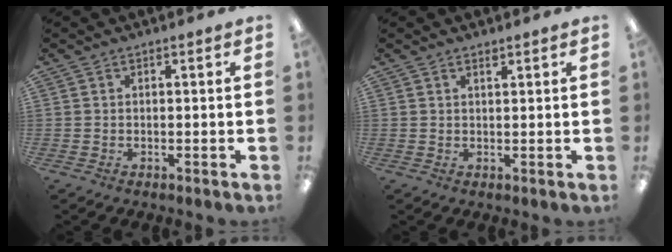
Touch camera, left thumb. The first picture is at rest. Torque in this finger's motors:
{"motor_torque": [0.06, 0.12, 0.01, 0.04, 0.03]}